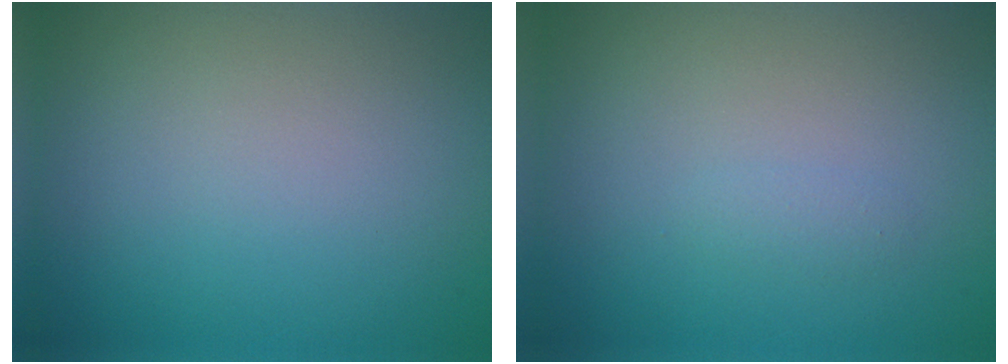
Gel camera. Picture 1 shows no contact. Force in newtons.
{"total": 0.7, "press": 0.7, "slide": 0.0}